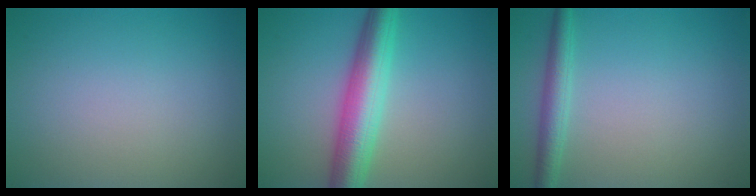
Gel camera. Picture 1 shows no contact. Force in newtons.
{"total": 6.3, "press": 6.3, "slide": 0.2}
{"total": 2.4, "press": 2.4, "slide": 0.0}